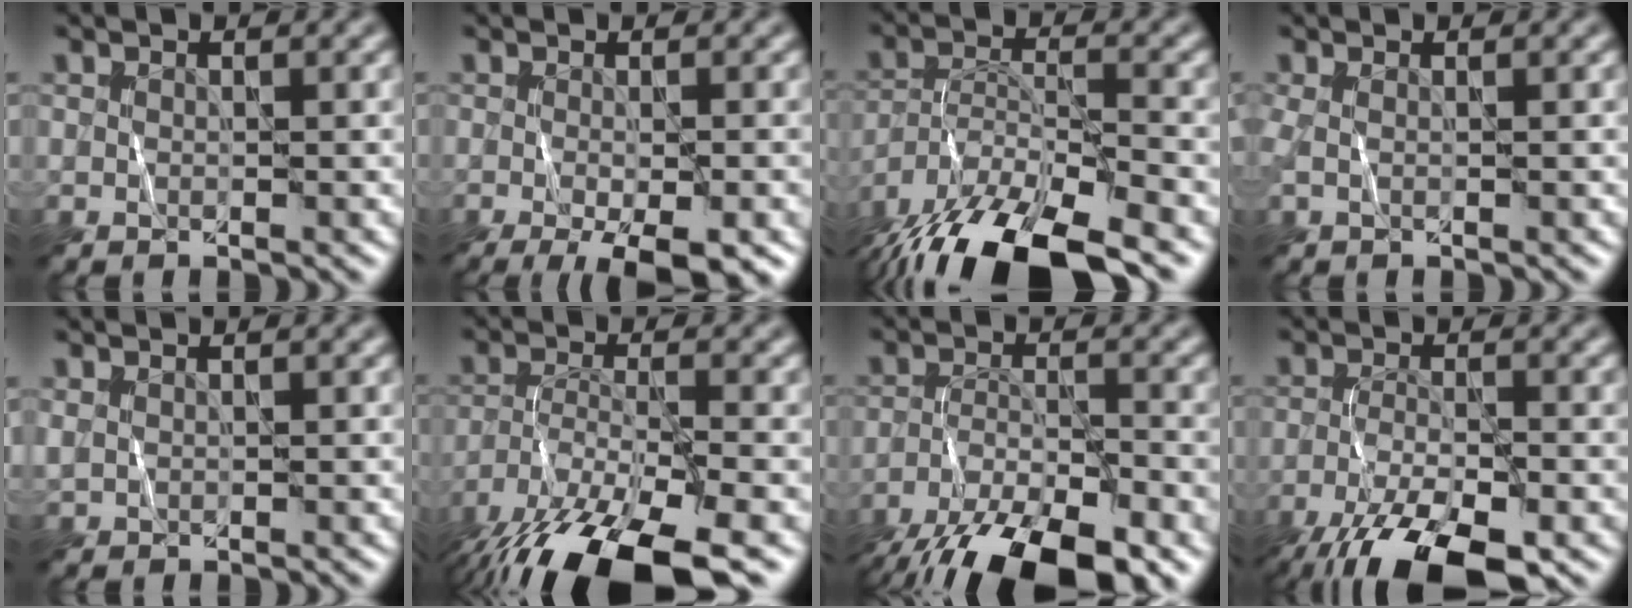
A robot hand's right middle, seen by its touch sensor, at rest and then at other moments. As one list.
[{"total": 7.7, "force": [-3.6, 2.5, 6.4], "torque": [-0.086, -0.014, -0.041]}, {"total": 13.7, "force": [-10.9, 3.8, 7.4], "torque": [-0.142, -0.020, -0.183]}, {"total": 1.0, "force": [0.2, 0.2, 1.0], "torque": [-0.022, 0.003, 0.000]}, {"total": 0.6, "force": [0.5, 0.3, 0.2], "torque": [-0.007, 0.002, 0.013]}, {"total": 12.9, "force": [-9.0, 4.0, 8.3], "torque": [-0.174, -0.022, -0.155]}, {"total": 12.1, "force": [-8.4, 4.2, 7.6], "torque": [-0.140, -0.022, -0.139]}, {"total": 10.0, "force": [-6.6, 3.2, 6.9], "torque": [-0.136, -0.021, -0.115]}]